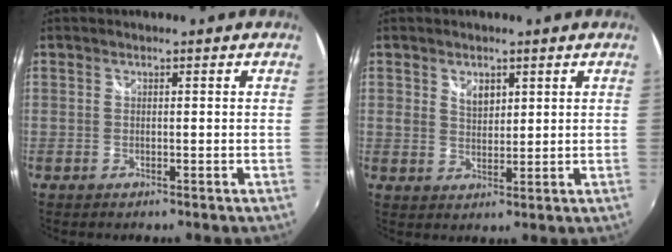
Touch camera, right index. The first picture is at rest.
{"total": 3.7, "force": [1.9, 2.5, 2.0], "torque": [-0.027, 0.001, 0.033]}